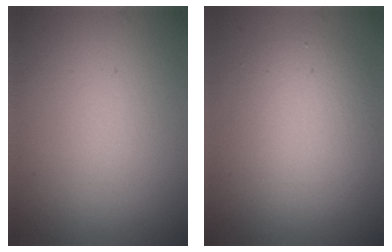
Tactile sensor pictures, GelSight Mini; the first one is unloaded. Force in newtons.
{"total": 4.1, "press": 4.1, "slide": 0.3}